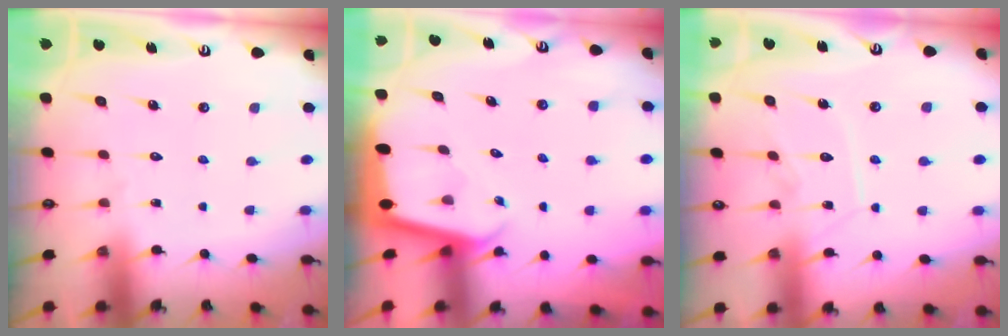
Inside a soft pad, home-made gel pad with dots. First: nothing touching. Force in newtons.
{"total": 1.9, "press": 1.9, "slide": 0.1}
{"total": 8.5, "press": 8.5, "slide": 0.2}